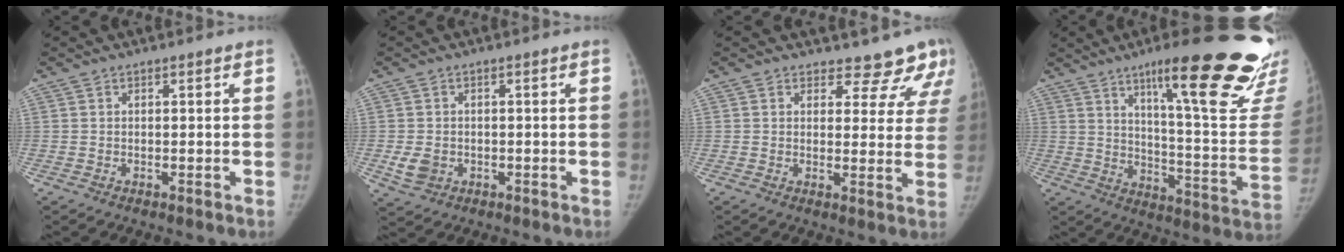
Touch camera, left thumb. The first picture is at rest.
{"total": 3.8, "force": [-0.7, 3.1, 2.1], "torque": [-0.034, -0.002, -0.007]}
{"total": 9.6, "force": [8.5, 4.2, 1.3], "torque": [0.036, -0.052, 0.078]}
{"total": 29.8, "force": [19.4, 5.2, 22.0], "torque": [-0.240, -0.099, 0.273]}